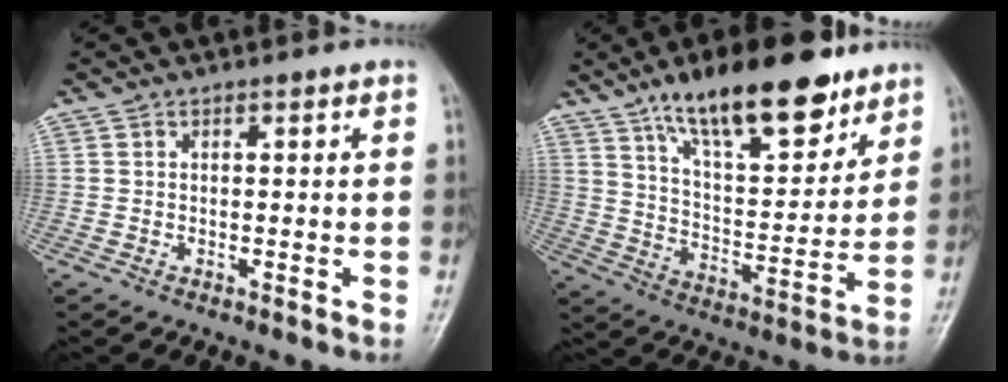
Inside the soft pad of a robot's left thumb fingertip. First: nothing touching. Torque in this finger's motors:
{"motor_torque": [0.96, 0.65, 1.49, -1.28, 0.34]}